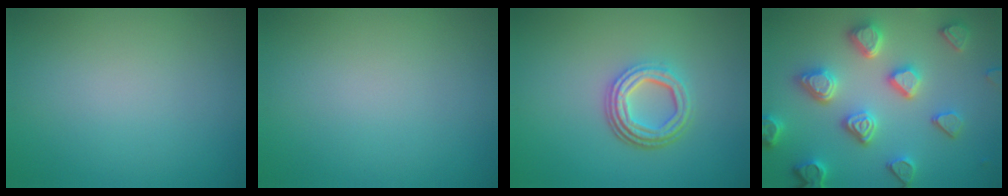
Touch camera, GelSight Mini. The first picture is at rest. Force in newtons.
{"total": 0.0}
{"total": 4.5, "press": 3.3, "slide": 3.1}
{"total": 5.6, "press": 5.2, "slide": 2.1}